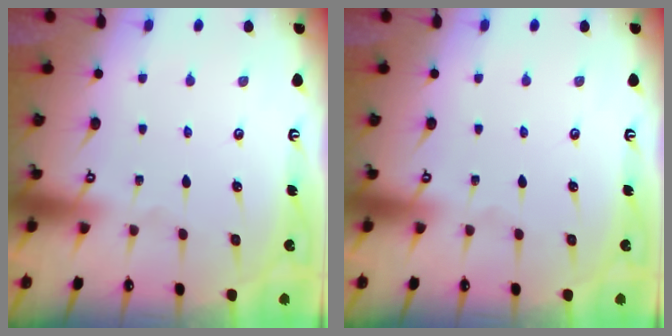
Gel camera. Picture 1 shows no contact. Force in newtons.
{"total": 0.0}